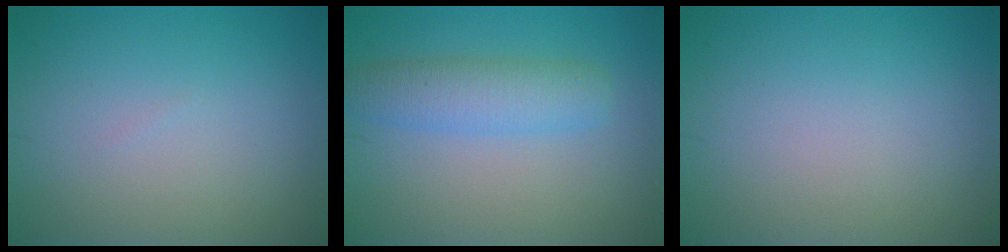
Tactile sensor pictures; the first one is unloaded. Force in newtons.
{"total": 3.7, "press": 3.7, "slide": 0.1}
{"total": 0.0}